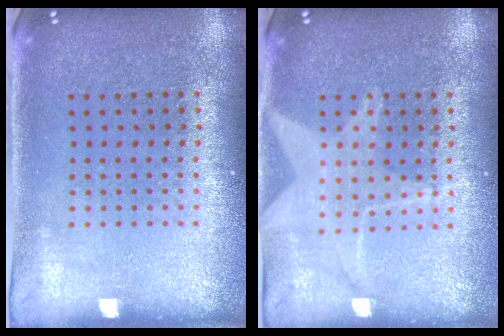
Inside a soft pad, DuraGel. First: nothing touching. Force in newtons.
{"total": 2.7, "press": 2.7, "slide": 0.4}